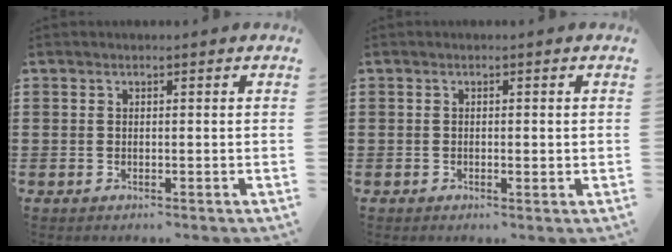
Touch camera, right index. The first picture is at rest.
{"total": 0.7, "force": [-0.1, 0.3, 0.6], "torque": [-0.013, -0.001, -0.001]}